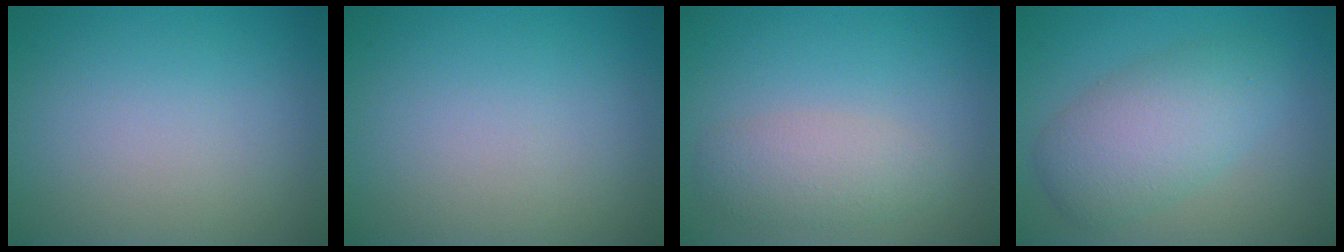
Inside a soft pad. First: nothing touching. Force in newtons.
{"total": 0.0}
{"total": 3.0, "press": 3.0, "slide": 0.2}
{"total": 5.6, "press": 5.6, "slide": 0.2}